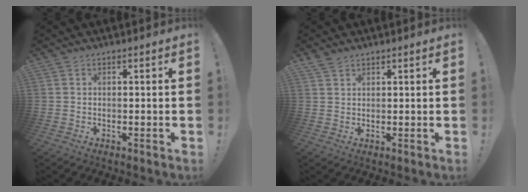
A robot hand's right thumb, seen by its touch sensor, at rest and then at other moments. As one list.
[{"total": 2.7, "force": [2.2, 1.3, 1.0], "torque": [-0.014, -0.012, 0.042]}]